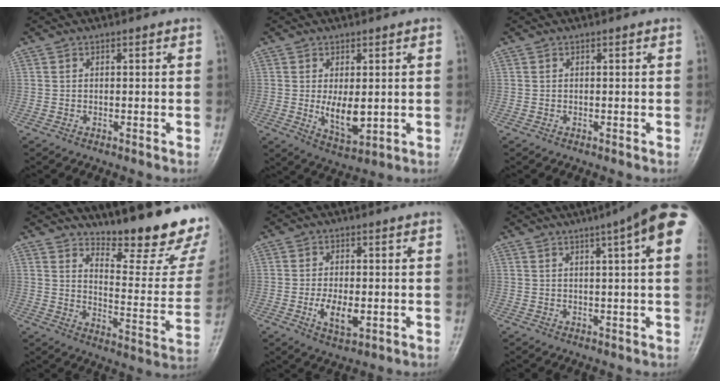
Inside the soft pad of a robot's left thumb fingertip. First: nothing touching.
{"total": 6.9, "force": [0.0, 3.4, 6.0], "torque": [-0.085, -0.018, 0.014]}
{"total": 0.0}
{"total": 20.4, "force": [16.5, 4.4, 11.1], "torque": [-0.118, -0.144, 0.224]}
{"total": 5.5, "force": [-1.2, 2.7, 4.7], "torque": [-0.084, -0.005, -0.017]}
{"total": 14.5, "force": [7.1, 2.1, 12.5], "torque": [-0.167, 0.012, 0.082]}